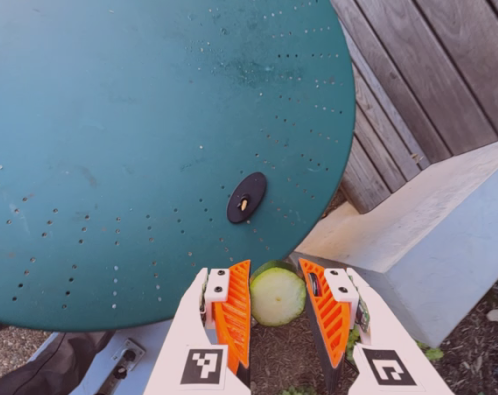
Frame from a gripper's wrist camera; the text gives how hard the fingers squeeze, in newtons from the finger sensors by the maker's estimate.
{"total": 14.3, "left": 14.4, "right": 14.2}